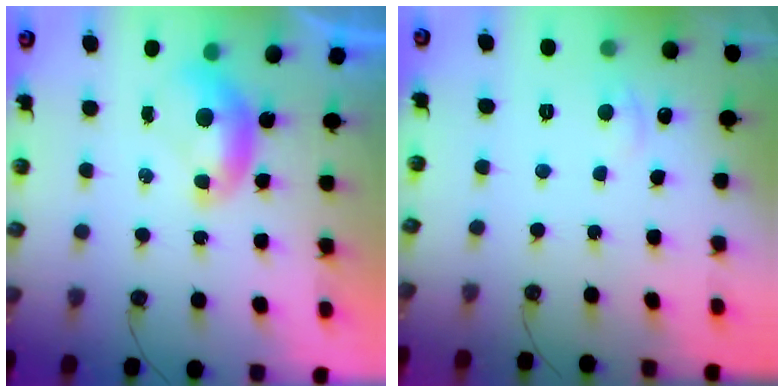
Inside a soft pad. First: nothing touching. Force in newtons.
{"total": 1.4, "press": 1.2, "slide": 0.6}